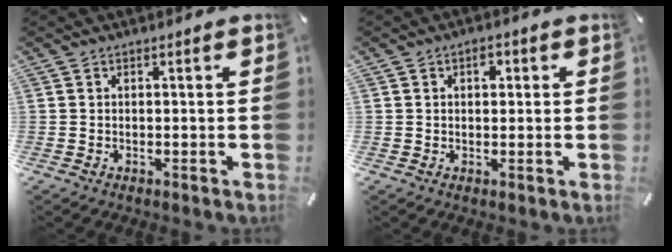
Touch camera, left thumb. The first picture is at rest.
{"total": 2.9, "force": [0.8, 2.1, 1.8], "torque": [-0.006, -0.003, 0.003]}